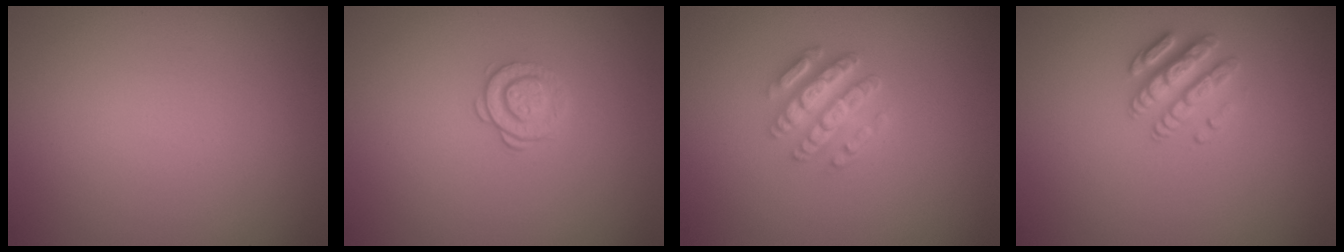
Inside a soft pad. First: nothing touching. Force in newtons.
{"total": 1.6, "press": 1.2, "slide": 1.0}
{"total": 4.2, "press": 3.4, "slide": 2.5}
{"total": 2.6, "press": 2.5, "slide": 0.7}